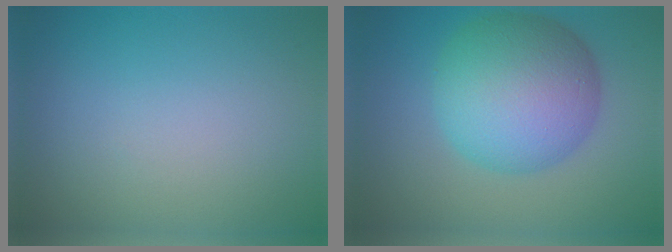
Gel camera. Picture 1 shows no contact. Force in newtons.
{"total": 9.8, "press": 9.8, "slide": 0.1}